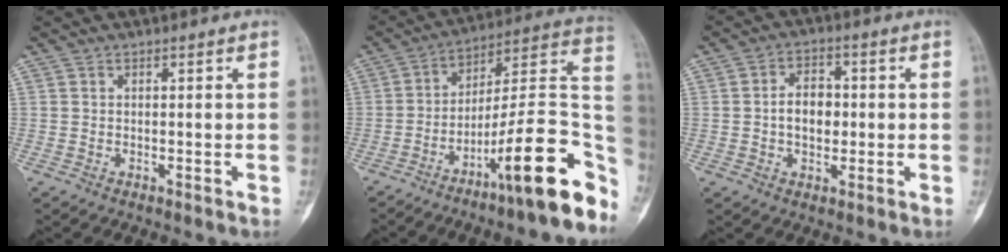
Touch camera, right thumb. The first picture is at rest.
{"total": 22.4, "force": [-10.3, 4.6, 19.3], "torque": [-0.229, 0.070, -0.155]}
{"total": 6.9, "force": [-0.3, 4.7, 5.0], "torque": [-0.065, 0.015, -0.010]}